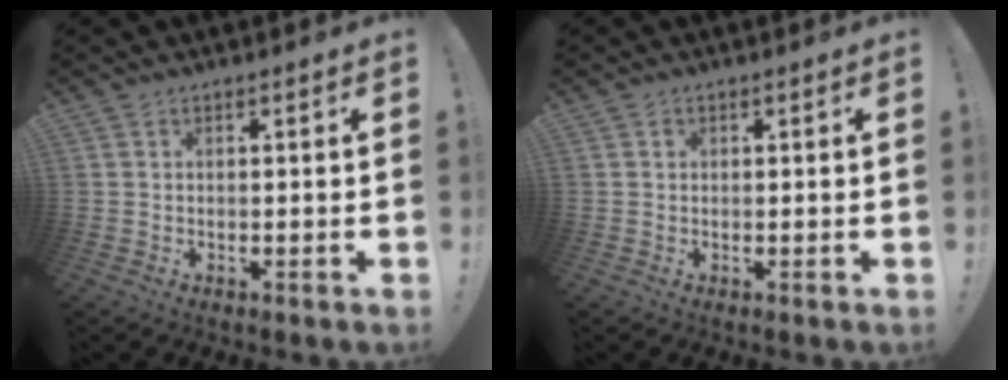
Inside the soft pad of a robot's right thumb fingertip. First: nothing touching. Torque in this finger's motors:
{"motor_torque": [0.11, -0.02, 0.13, -0.04, -0.05]}